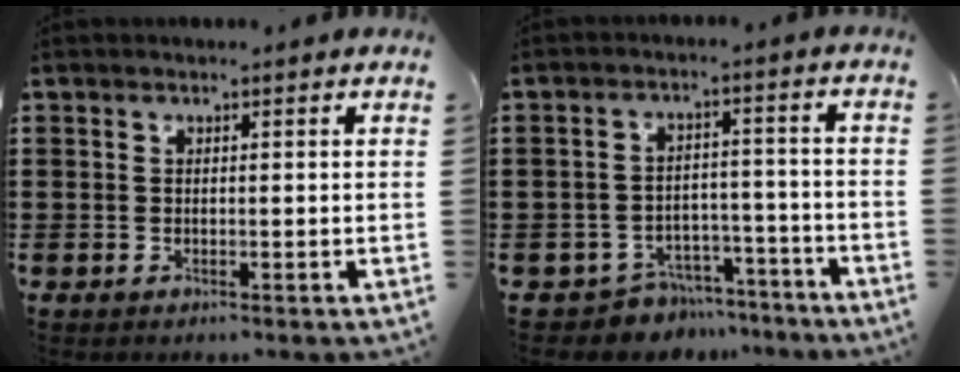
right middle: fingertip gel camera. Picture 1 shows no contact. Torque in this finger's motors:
{"motor_torque": [-0.11, -0.14, 0.03, 0.00]}